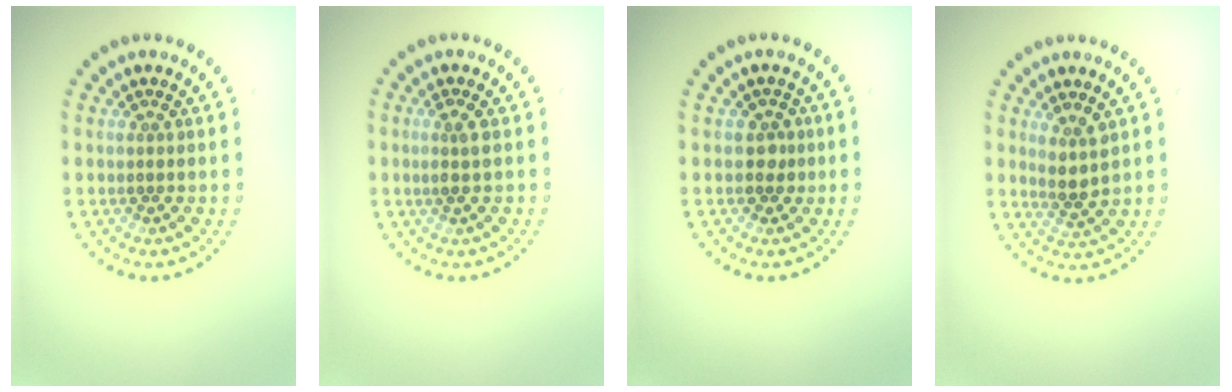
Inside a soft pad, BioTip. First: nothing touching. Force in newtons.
{"total": 1.5, "press": 1.3, "slide": 0.8}
{"total": 1.5, "press": 1.3, "slide": 0.7}
{"total": 2.3, "press": 1.8, "slide": 1.4}